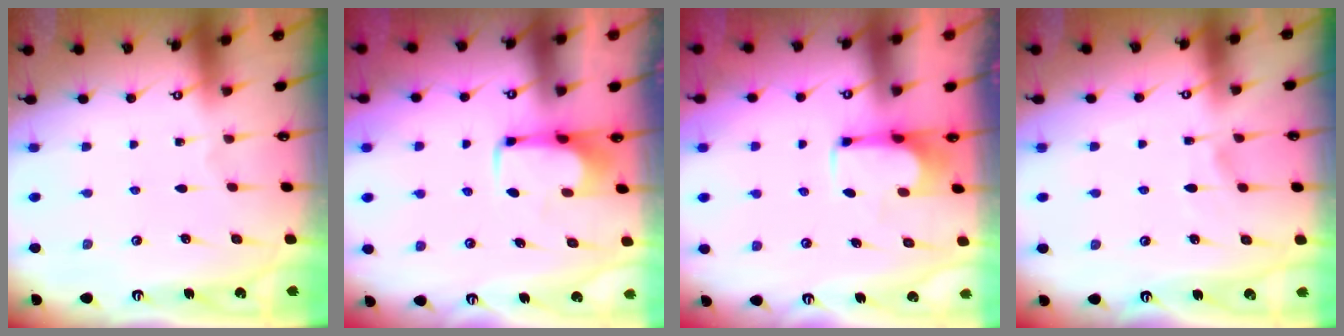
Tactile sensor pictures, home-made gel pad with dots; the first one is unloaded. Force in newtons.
{"total": 2.0, "press": 1.9, "slide": 0.4}
{"total": 0.9, "press": 0.2, "slide": 0.9}
{"total": 3.5, "press": 3.5, "slide": 0.4}